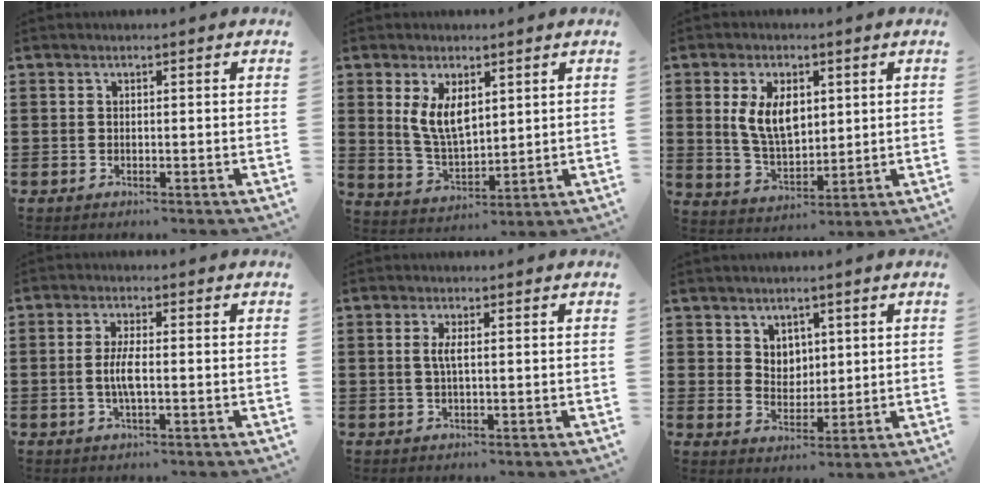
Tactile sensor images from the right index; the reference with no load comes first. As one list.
[{"total": 6.5, "force": [2.5, 3.4, 4.9], "torque": [-0.112, 0.004, 0.044]}, {"total": 8.0, "force": [2.1, 4.5, 6.3], "torque": [-0.133, 0.008, 0.034]}, {"total": 3.8, "force": [-0.6, 0.7, 3.7], "torque": [-0.081, -0.008, -0.017]}, {"total": 2.2, "force": [0.3, 0.4, 2.1], "torque": [-0.043, -0.001, 0.003]}, {"total": 4.1, "force": [2.6, 3.1, 0.5], "torque": [-0.026, 0.007, 0.049]}]